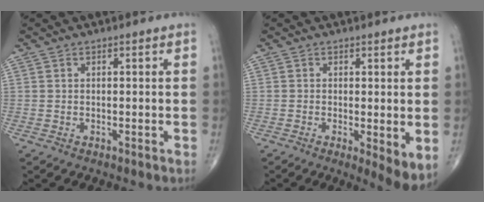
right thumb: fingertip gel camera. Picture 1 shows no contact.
{"total": 5.4, "force": [-0.6, 1.4, 5.2], "torque": [-0.081, -0.018, -0.011]}